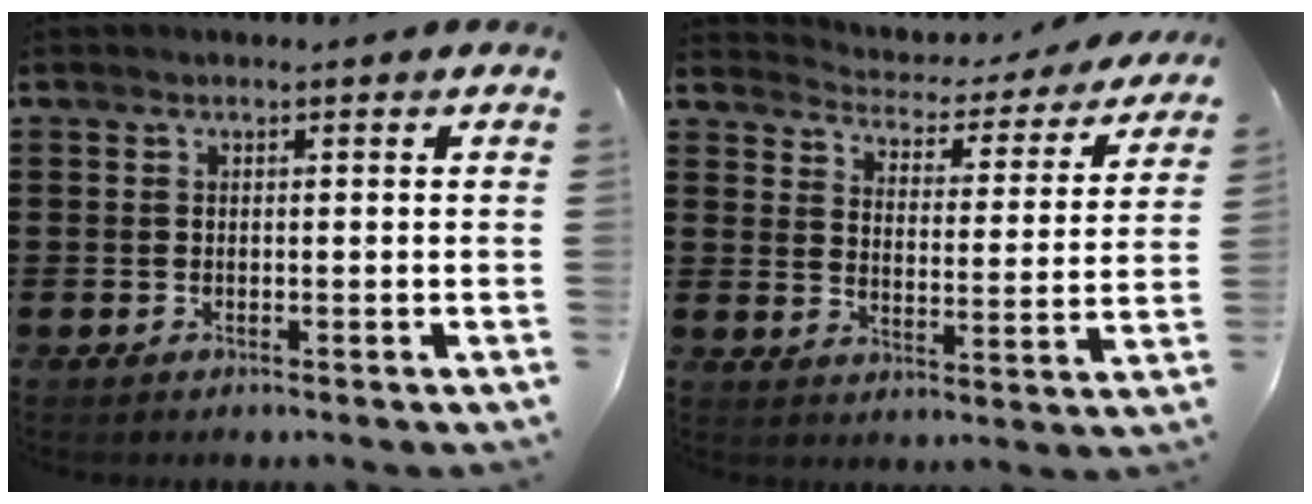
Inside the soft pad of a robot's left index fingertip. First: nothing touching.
{"total": 3.0, "force": [3.0, 0.5, -0.1], "torque": [-0.023, -0.031, 0.042]}